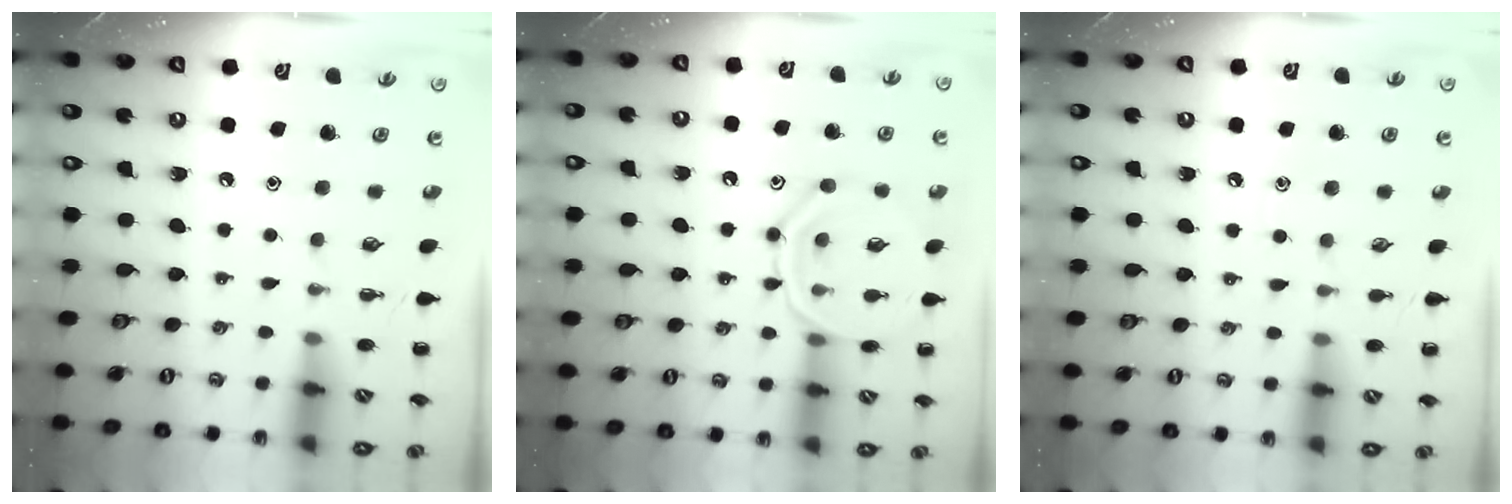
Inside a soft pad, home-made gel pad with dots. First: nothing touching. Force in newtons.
{"total": 11.9, "press": 11.9, "slide": 0.3}
{"total": 5.1, "press": 4.8, "slide": 1.8}